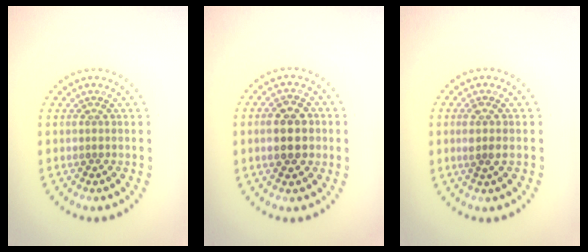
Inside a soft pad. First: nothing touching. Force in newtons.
{"total": 4.5, "press": 4.5, "slide": 0.2}
{"total": 1.2, "press": 1.0, "slide": 0.7}